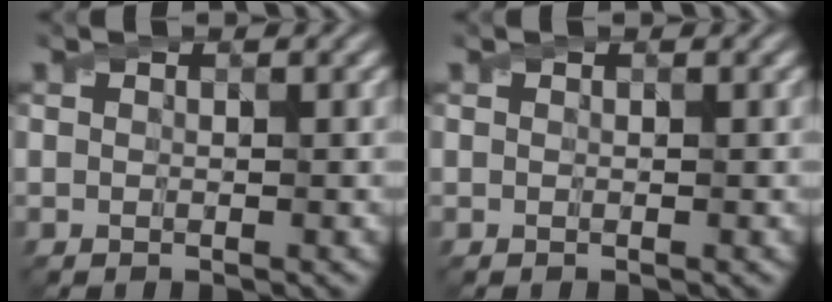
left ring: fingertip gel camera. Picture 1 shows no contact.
{"total": 0.0}